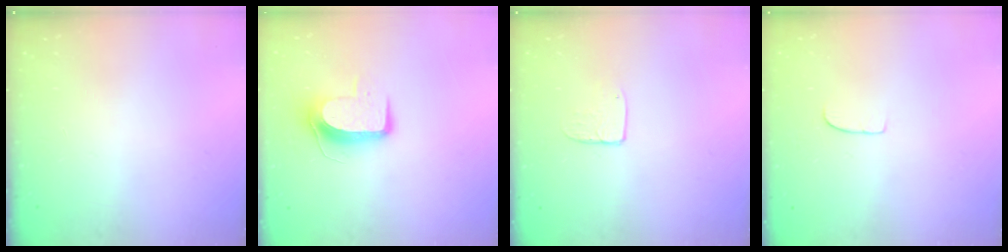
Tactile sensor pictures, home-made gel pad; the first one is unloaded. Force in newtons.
{"total": 9.2, "press": 9.1, "slide": 0.5}
{"total": 5.4, "press": 5.4, "slide": 0.4}
{"total": 5.0, "press": 4.9, "slide": 0.5}